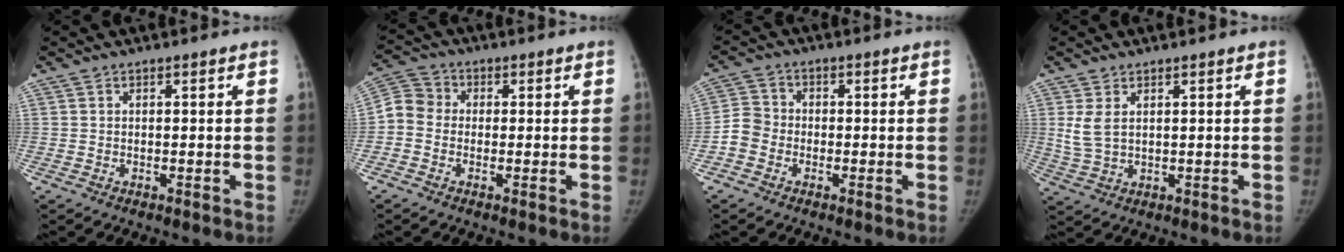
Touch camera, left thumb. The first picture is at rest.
{"total": 5.5, "force": [-0.5, 4.9, 2.5], "torque": [-0.038, 0.015, -0.028]}
{"total": 4.5, "force": [-1.7, 3.9, 1.6], "torque": [-0.022, 0.011, -0.044]}
{"total": 4.5, "force": [1.6, 2.4, 3.4], "torque": [-0.073, -0.006, 0.042]}